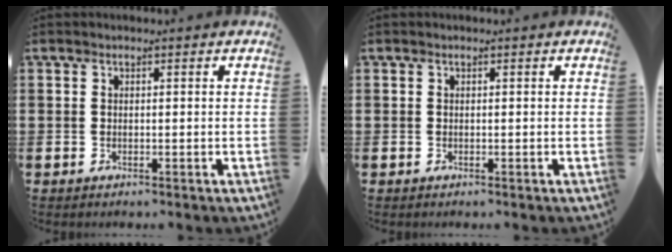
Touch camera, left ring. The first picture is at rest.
{"total": 0.0}